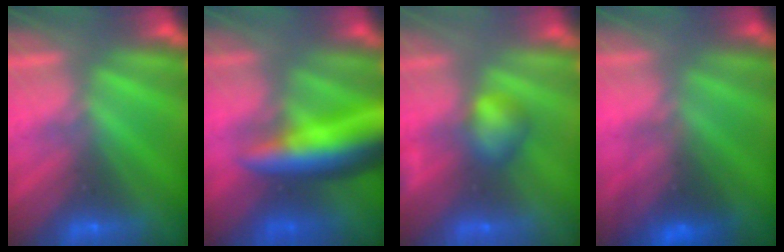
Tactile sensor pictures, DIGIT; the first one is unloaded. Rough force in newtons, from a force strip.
{"total": 7.7}
{"total": 2.7}
{"total": 2.3}